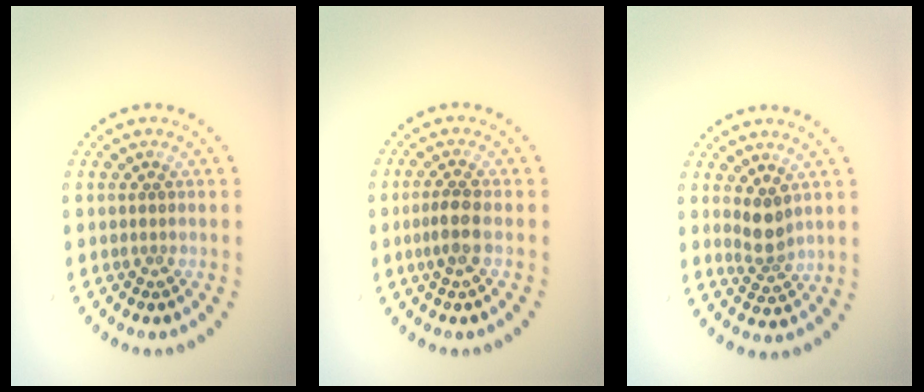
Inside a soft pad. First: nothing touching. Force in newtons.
{"total": 2.0, "press": 1.8, "slide": 0.8}
{"total": 2.4, "press": 1.9, "slide": 1.4}